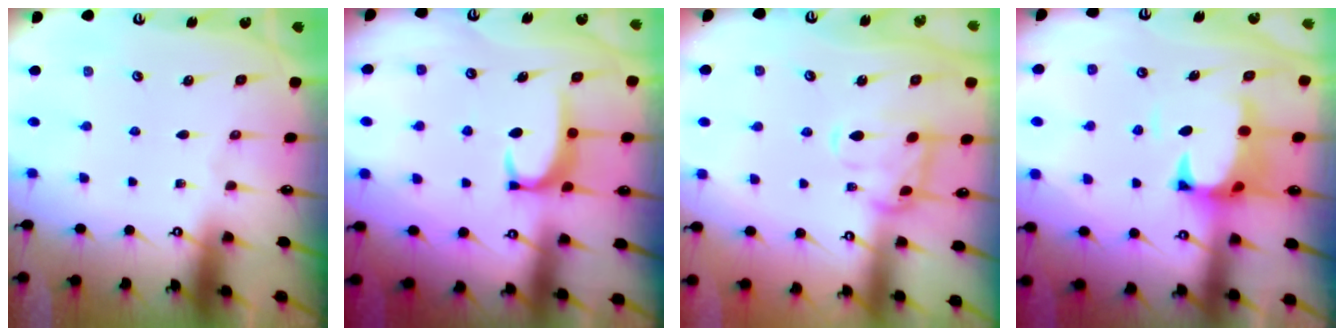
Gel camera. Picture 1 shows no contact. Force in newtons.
{"total": 3.4, "press": 3.4, "slide": 0.4}
{"total": 2.6, "press": 2.5, "slide": 0.7}
{"total": 2.6, "press": 2.4, "slide": 1.1}